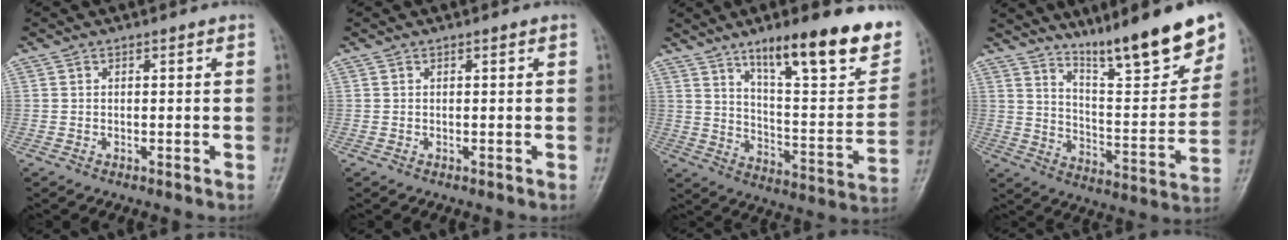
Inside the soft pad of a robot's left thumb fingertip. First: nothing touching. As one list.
[{"total": 0.0}, {"total": 23.5, "force": [14.5, 6.0, 17.5], "torque": [-0.216, -0.062, 0.227]}, {"total": 18.8, "force": [13.6, 3.3, 12.5], "torque": [-0.149, -0.081, 0.221]}]